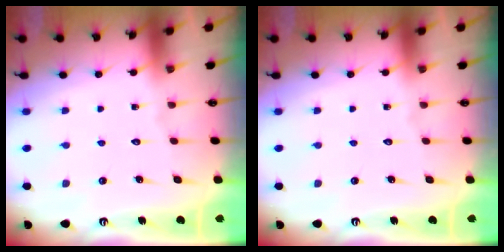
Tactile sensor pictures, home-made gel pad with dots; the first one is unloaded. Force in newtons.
{"total": 0.0}